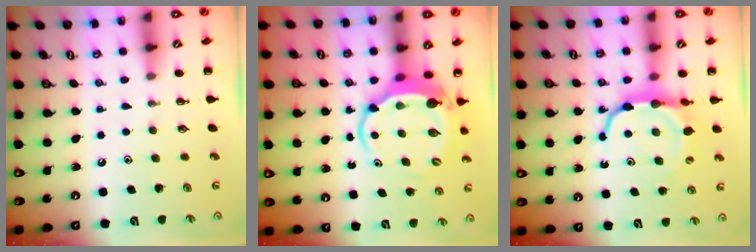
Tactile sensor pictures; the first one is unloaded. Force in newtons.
{"total": 6.2, "press": 6.1, "slide": 1.1}
{"total": 8.8, "press": 8.7, "slide": 1.3}